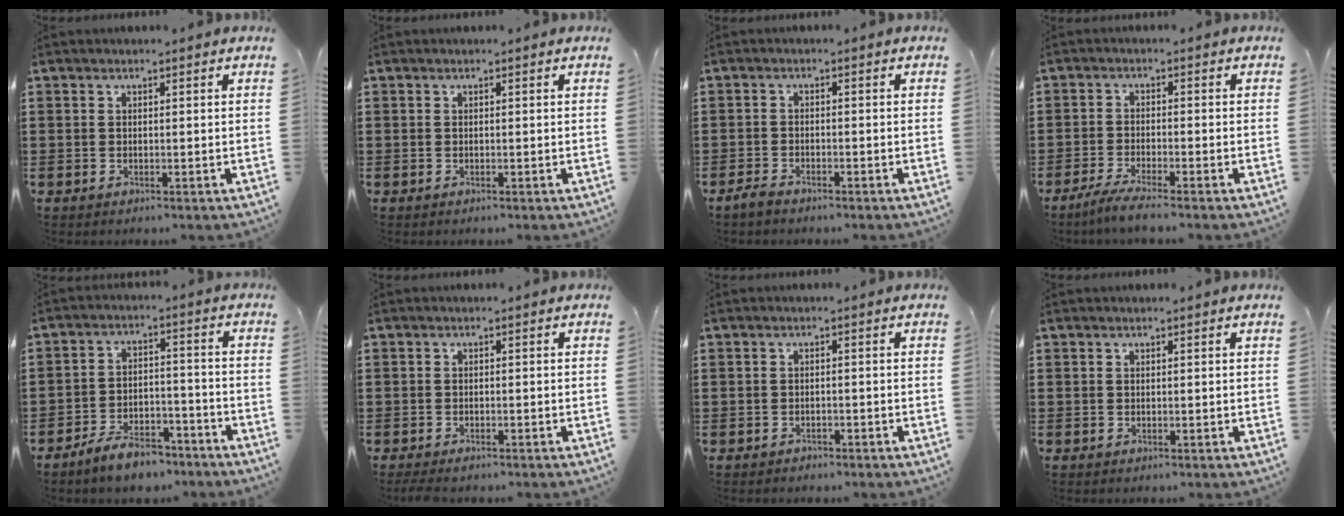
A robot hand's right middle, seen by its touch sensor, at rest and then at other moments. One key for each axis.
{"total": 0.0}
{"total": 2.2, "fx": -1.9, "fy": 0.8, "fz": 0.7, "tx": -0.022, "ty": 0.004, "tz": -0.041}
{"total": 3.3, "fx": -3.0, "fy": -0.2, "fz": 1.4, "tx": -0.038, "ty": -0.007, "tz": -0.063}
{"total": 6.7, "fx": -6.0, "fy": 1.8, "fz": 2.4, "tx": -0.044, "ty": 0.011, "tz": -0.114}
{"total": 0.9, "fx": -0.8, "fy": 0.2, "fz": 0.4, "tx": -0.010, "ty": -0.004, "tz": -0.014}
{"total": 1.3, "fx": -1.1, "fy": 0.6, "fz": -0.1, "tx": -0.001, "ty": 0.003, "tz": -0.026}
{"total": 0.0}